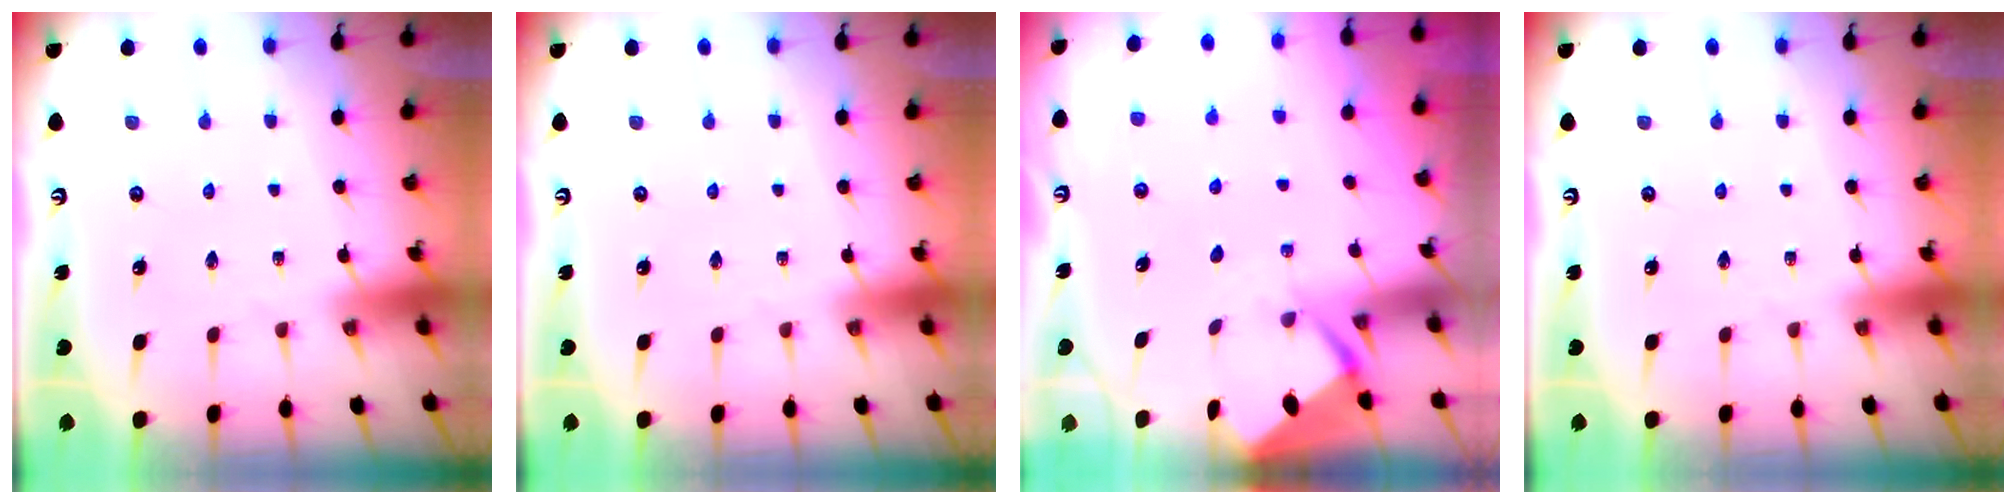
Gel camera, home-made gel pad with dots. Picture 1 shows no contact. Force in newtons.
{"total": 0.0}
{"total": 2.6, "press": 2.6, "slide": 0.4}
{"total": 0.0}